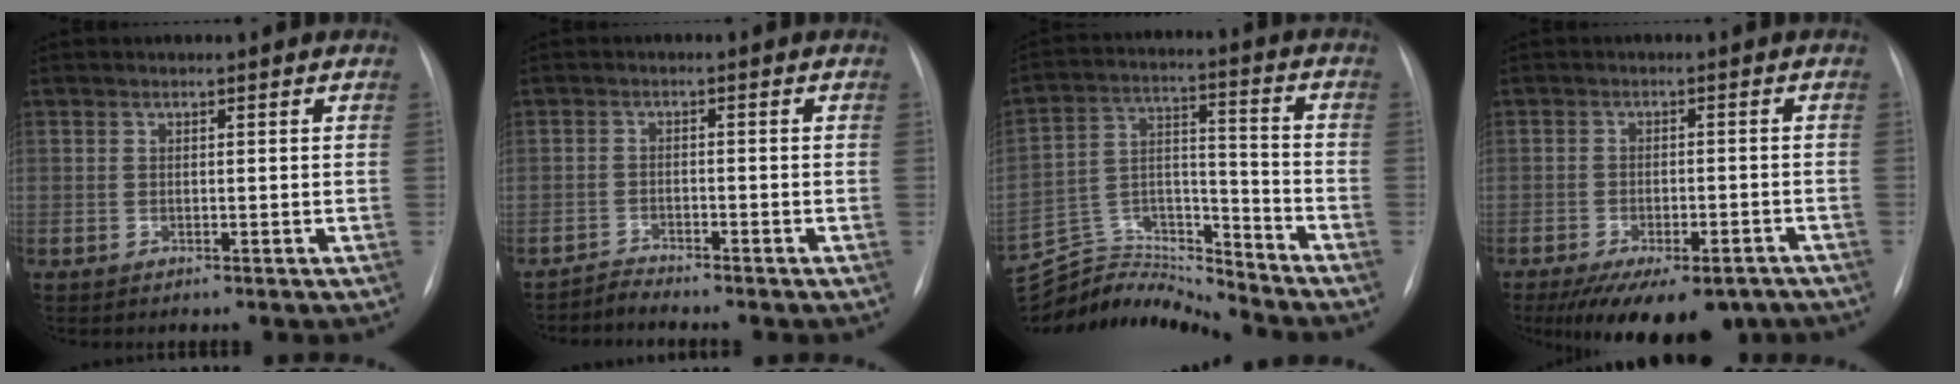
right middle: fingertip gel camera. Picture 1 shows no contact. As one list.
[{"total": 2.0, "force": [-1.8, -0.4, -0.7], "torque": [0.016, -0.013, -0.035]}, {"total": 13.8, "force": [-13.8, -0.1, -0.3], "torque": [0.005, 0.051, -0.251]}, {"total": 14.4, "force": [-10.8, 5.6, 7.9], "torque": [-0.119, -0.014, -0.145]}]